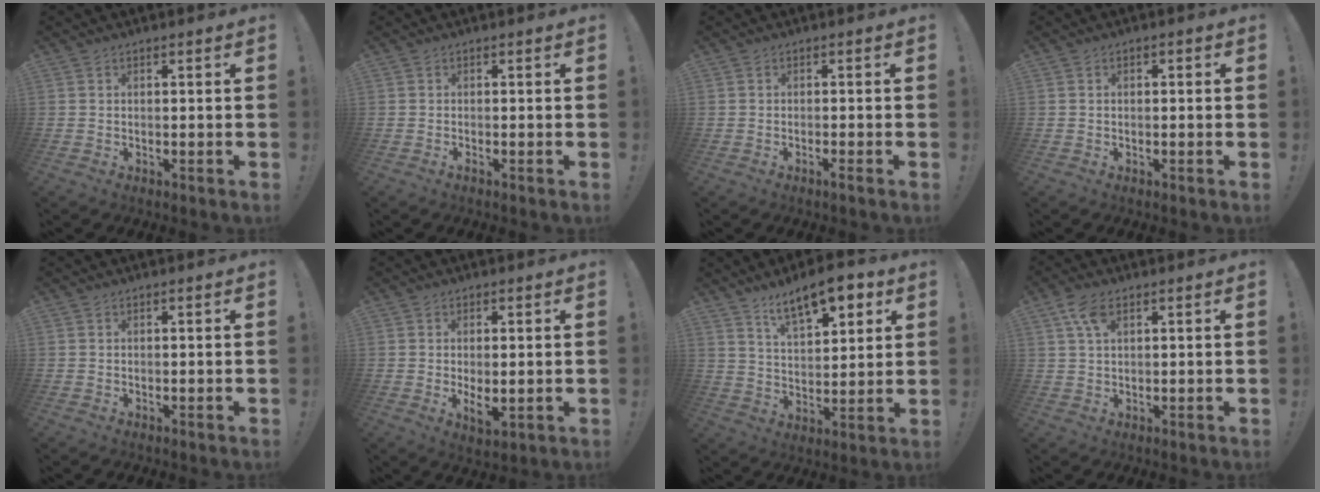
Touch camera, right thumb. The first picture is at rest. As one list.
[{"total": 0.7, "force": [-0.5, -0.1, 0.5], "torque": [-0.009, -0.001, -0.008]}, {"total": 1.6, "force": [-0.8, -0.2, 1.3], "torque": [-0.025, -0.002, -0.014]}, {"total": 0.9, "force": [-0.6, 0.6, 0.3], "torque": [-0.005, 0.003, -0.011]}, {"total": 0.0}, {"total": 5.1, "force": [0.1, 1.9, 4.7], "torque": [-0.067, -0.019, 0.000]}, {"total": 13.1, "force": [8.3, 5.3, 8.5], "torque": [-0.125, -0.043, 0.142]}, {"total": 5.5, "force": [2.6, 2.8, 3.9], "torque": [-0.069, -0.007, 0.048]}]